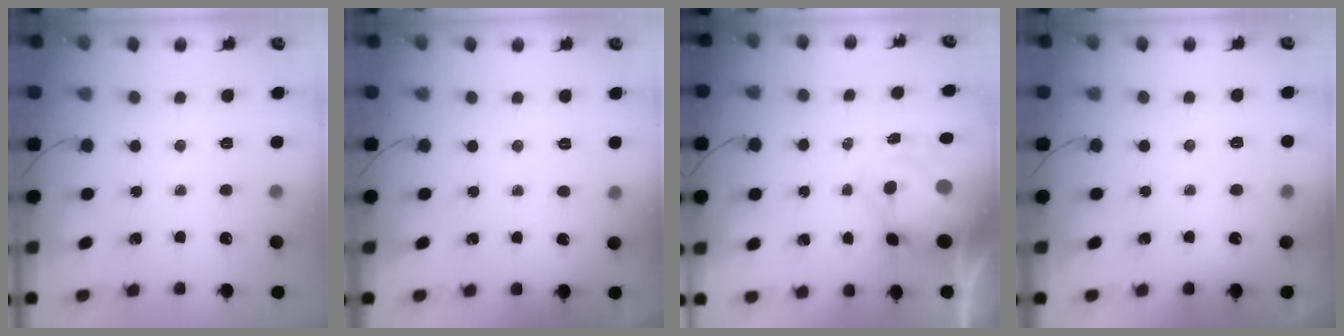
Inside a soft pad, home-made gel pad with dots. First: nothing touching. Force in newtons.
{"total": 2.0, "press": 1.7, "slide": 1.0}
{"total": 8.8, "press": 8.5, "slide": 2.0}
{"total": 5.8, "press": 5.6, "slide": 1.6}